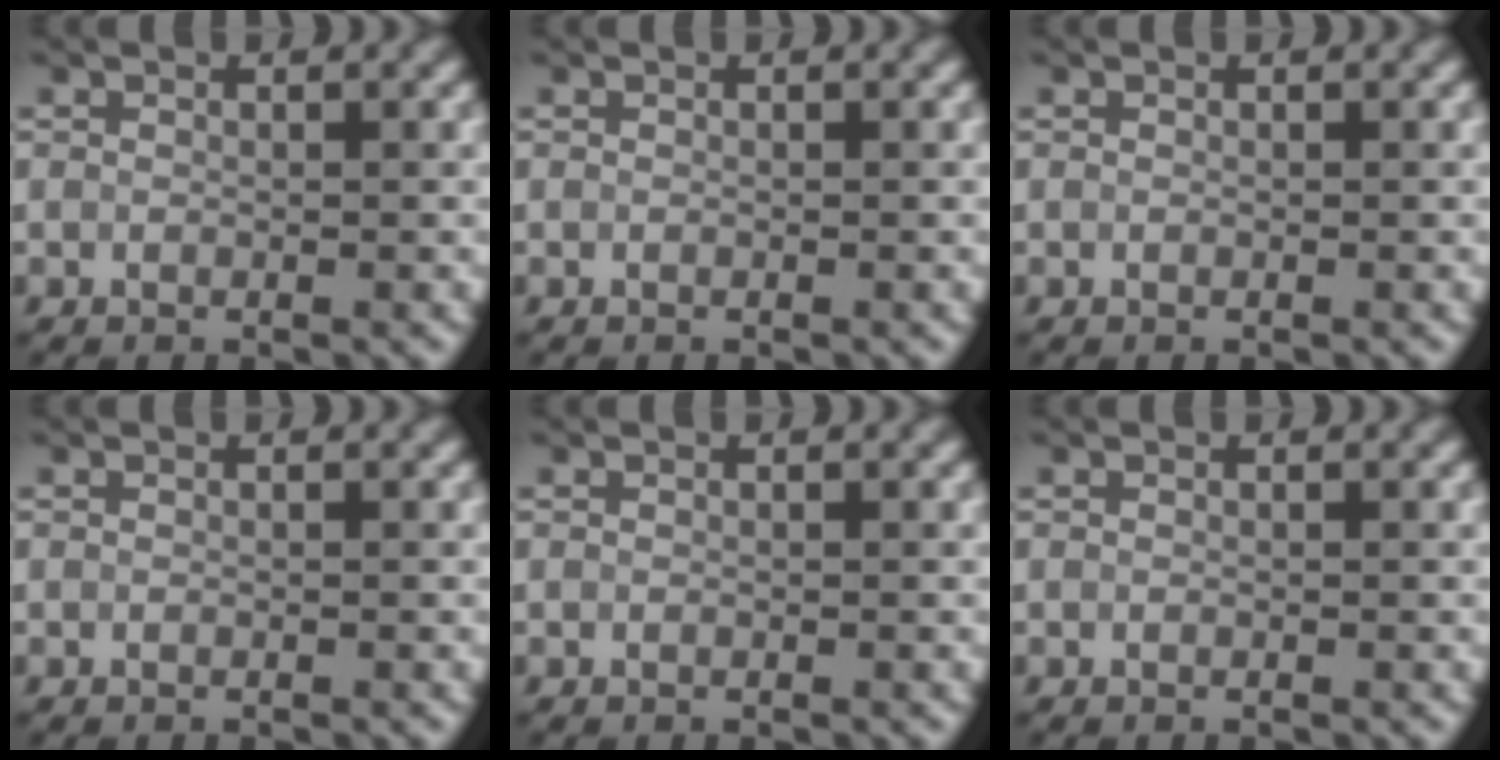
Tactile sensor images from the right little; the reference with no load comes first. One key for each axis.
{"total": 0.0}
{"total": 0.0}
{"total": 0.0}
{"total": 0.0}
{"total": 0.0}